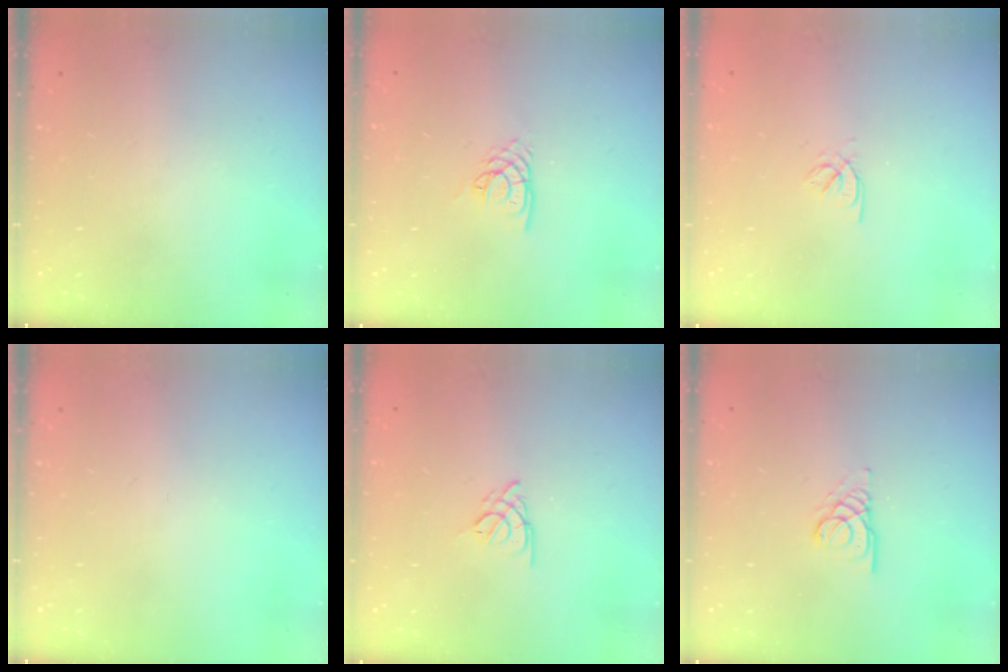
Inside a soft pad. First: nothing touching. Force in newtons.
{"total": 3.2, "press": 3.2, "slide": 0.2}
{"total": 2.3, "press": 2.2, "slide": 0.3}
{"total": 0.0}
{"total": 3.7, "press": 3.6, "slide": 0.8}
{"total": 3.4, "press": 3.4, "slide": 0.3}